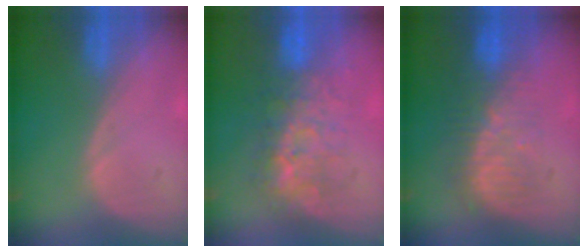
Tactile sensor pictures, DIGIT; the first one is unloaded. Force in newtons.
{"total": 7.7, "press": 7.3, "slide": 2.3}
{"total": 8.1, "press": 7.4, "slide": 3.3}